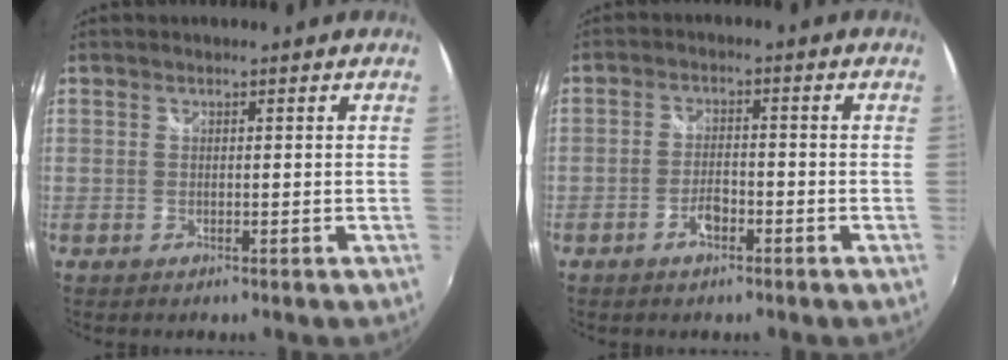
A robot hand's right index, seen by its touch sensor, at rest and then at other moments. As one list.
[{"total": 3.7, "force": [-2.2, 1.5, 2.5], "torque": [-0.058, 0.003, -0.039]}]